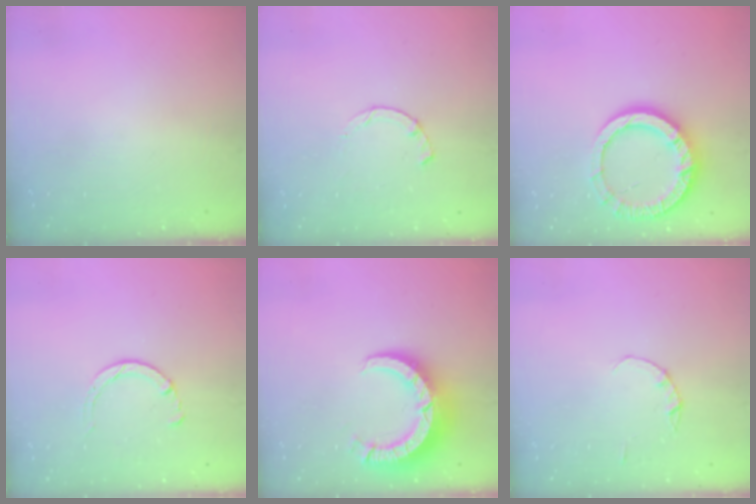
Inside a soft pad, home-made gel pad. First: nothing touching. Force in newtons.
{"total": 1.9, "press": 1.9, "slide": 0.3}
{"total": 13.2, "press": 13.1, "slide": 1.6}
{"total": 2.9, "press": 2.8, "slide": 0.4}
{"total": 10.6, "press": 10.5, "slide": 1.0}
{"total": 1.4, "press": 1.3, "slide": 0.3}